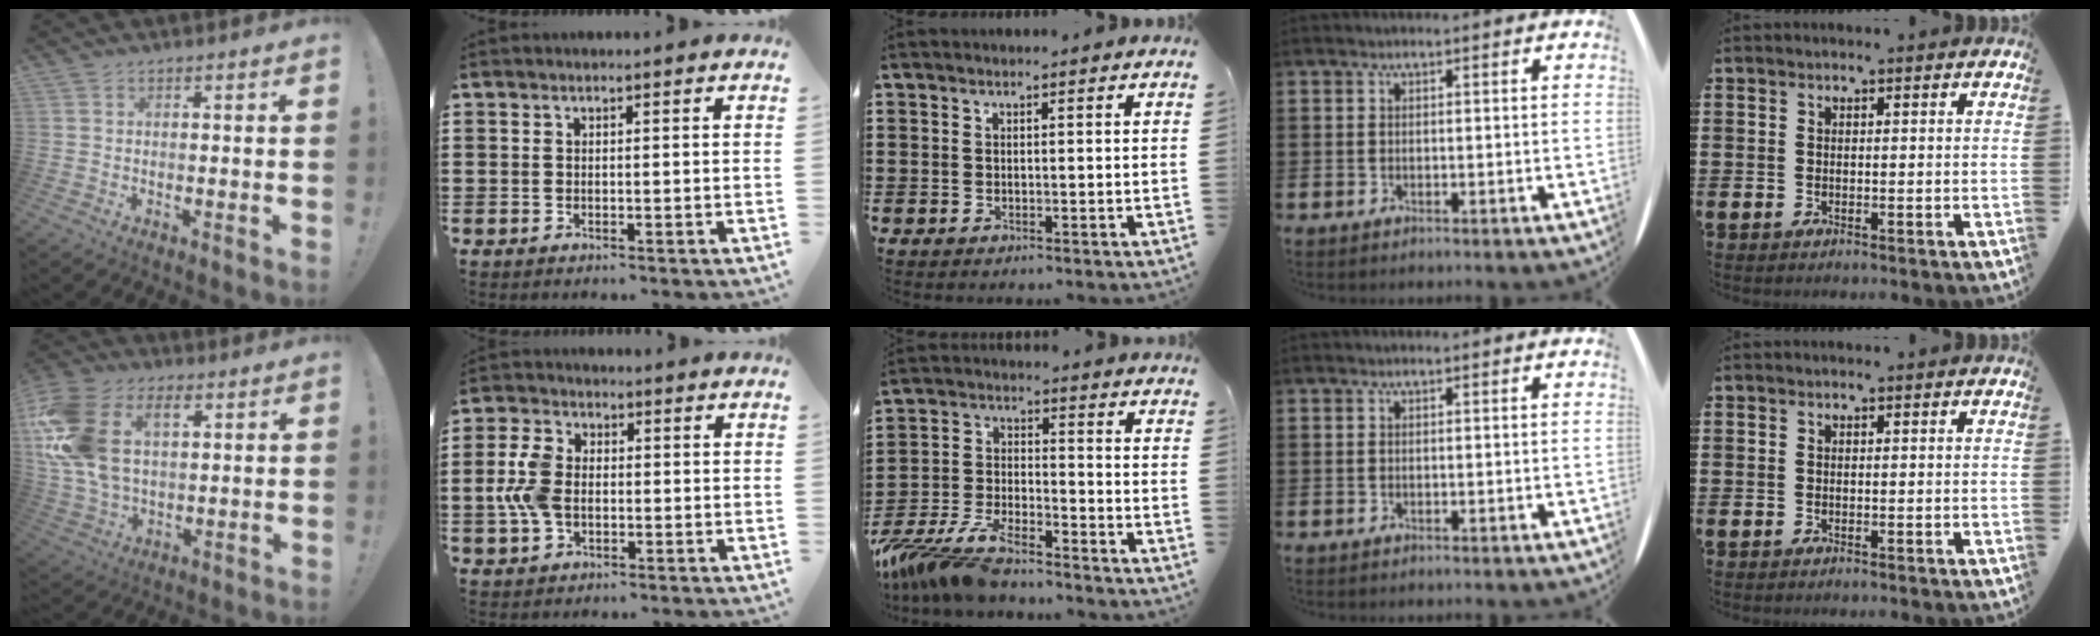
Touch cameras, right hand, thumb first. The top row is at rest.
{"thumb": {"total": 19.0, "force": [6.4, 12.2, 13.1], "torque": [-0.272, -0.024, 0.113]}, "index": {"total": 6.5, "force": [-0.8, 4.4, 4.7], "torque": [-0.122, -0.001, -0.021]}, "middle": {"total": 8.8, "force": [-7.9, 1.5, 3.6], "torque": [-0.094, 0.002, -0.158]}}